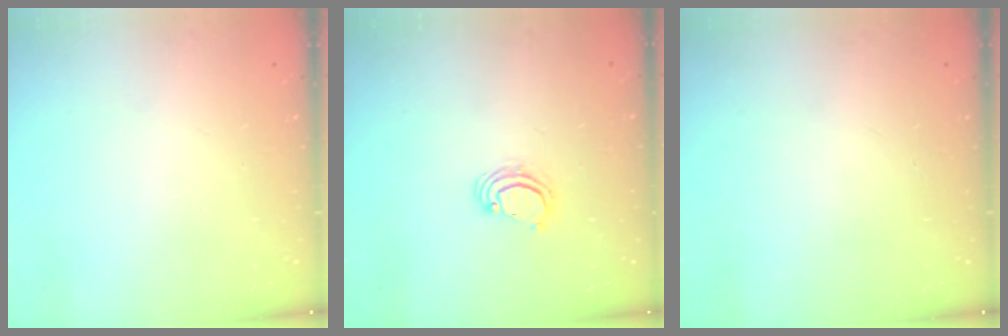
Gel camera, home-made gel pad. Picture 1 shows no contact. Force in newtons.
{"total": 2.6, "press": 2.6, "slide": 0.1}
{"total": 0.0}